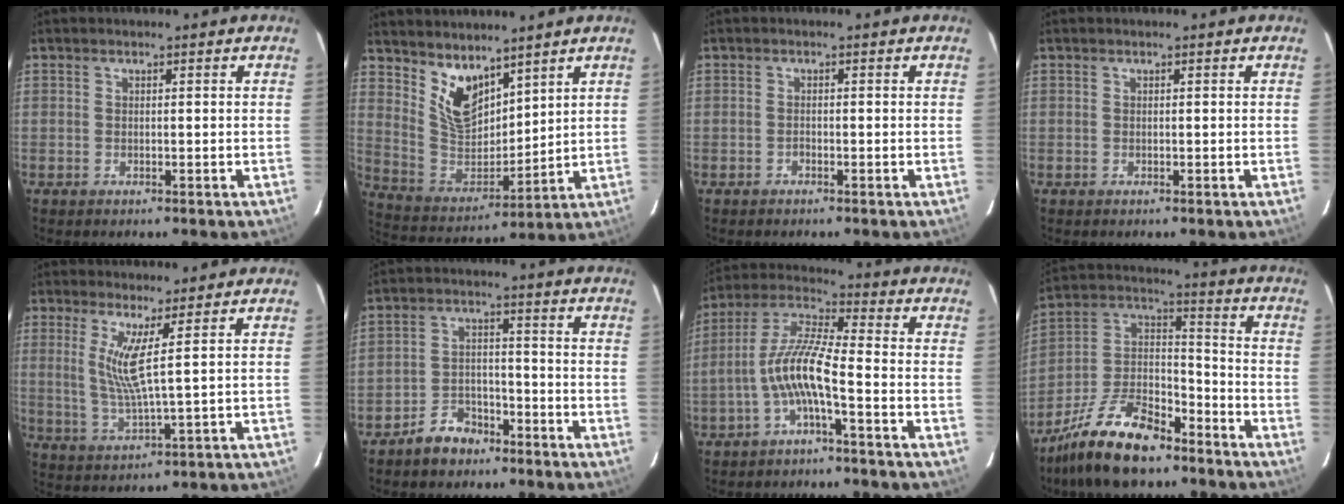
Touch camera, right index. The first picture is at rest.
{"total": 11.4, "force": [7.8, 5.7, 6.0], "torque": [-0.112, -0.005, 0.166]}
{"total": 0.5, "force": [-0.5, 0.2, 0.1], "torque": [-0.001, 0.002, -0.009]}
{"total": 0.0}
{"total": 6.2, "force": [2.4, -0.5, 5.7], "torque": [-0.115, -0.020, 0.050]}
{"total": 7.0, "force": [-5.3, 4.0, 2.1], "torque": [-0.057, 0.021, -0.080]}
{"total": 9.0, "force": [-3.6, 1.1, 8.2], "torque": [-0.187, 0.014, -0.067]}
{"total": 18.1, "force": [-12.7, 7.5, 10.5], "torque": [-0.217, 0.015, -0.226]}